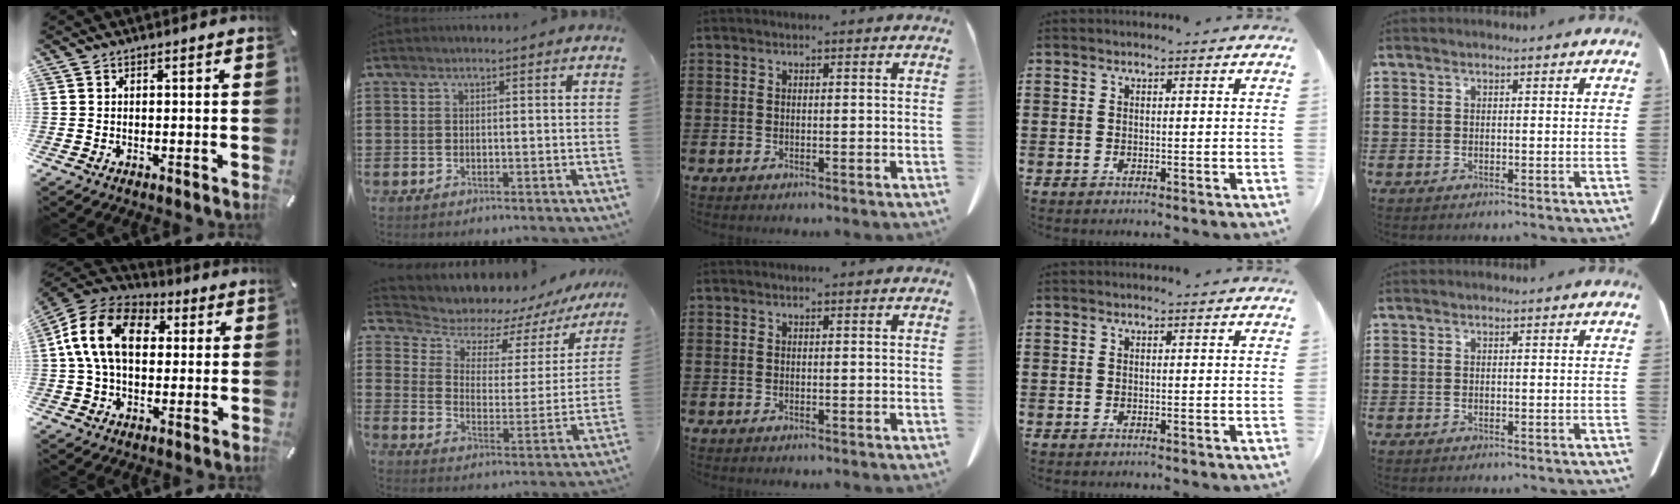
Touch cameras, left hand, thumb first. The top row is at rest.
{"thumb": {"total": 15.3, "force": [2.5, 10.9, 10.5], "torque": [-0.236, 0.016, 0.040]}, "index": {"total": 5.7, "force": [4.9, 2.5, 1.5], "torque": [-0.055, -0.042, 0.078]}}